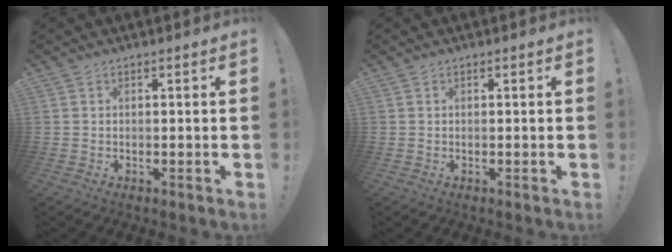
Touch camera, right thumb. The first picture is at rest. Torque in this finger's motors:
{"motor_torque": [-0.02, 0.02, -0.03, 0.03, 0.00]}